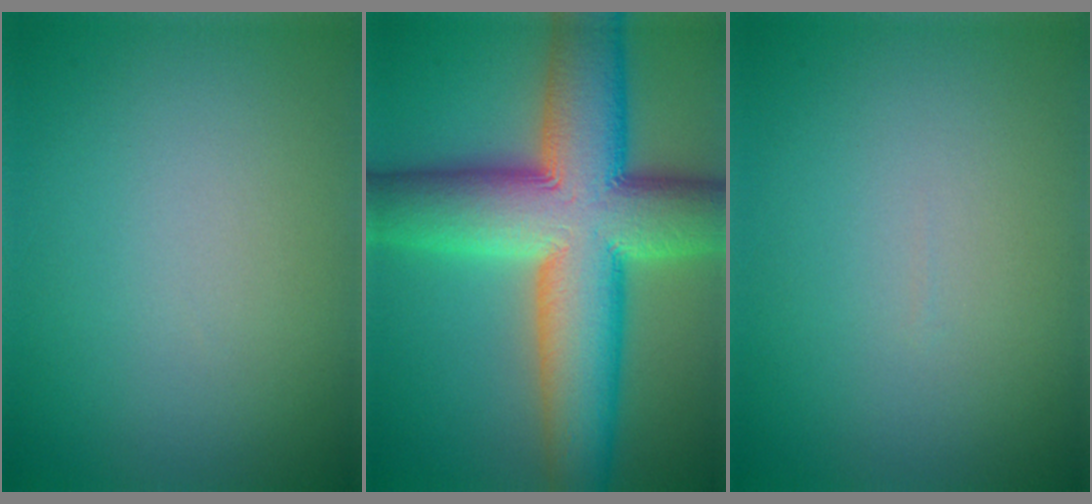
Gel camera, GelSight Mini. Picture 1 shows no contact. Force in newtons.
{"total": 15.0, "press": 14.9, "slide": 0.6}
{"total": 0.0}